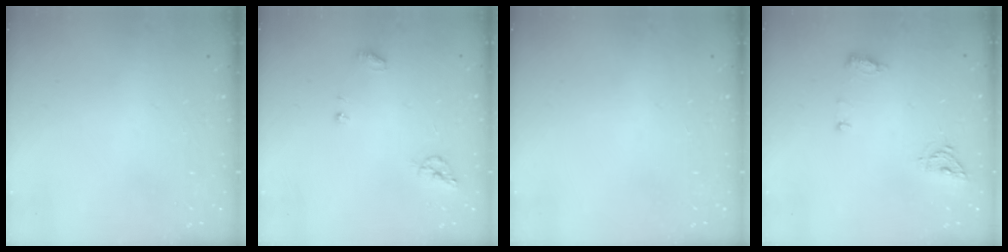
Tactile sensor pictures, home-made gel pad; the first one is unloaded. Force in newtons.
{"total": 6.7, "press": 6.7, "slide": 0.3}
{"total": 0.0}
{"total": 6.9, "press": 6.7, "slide": 1.7}